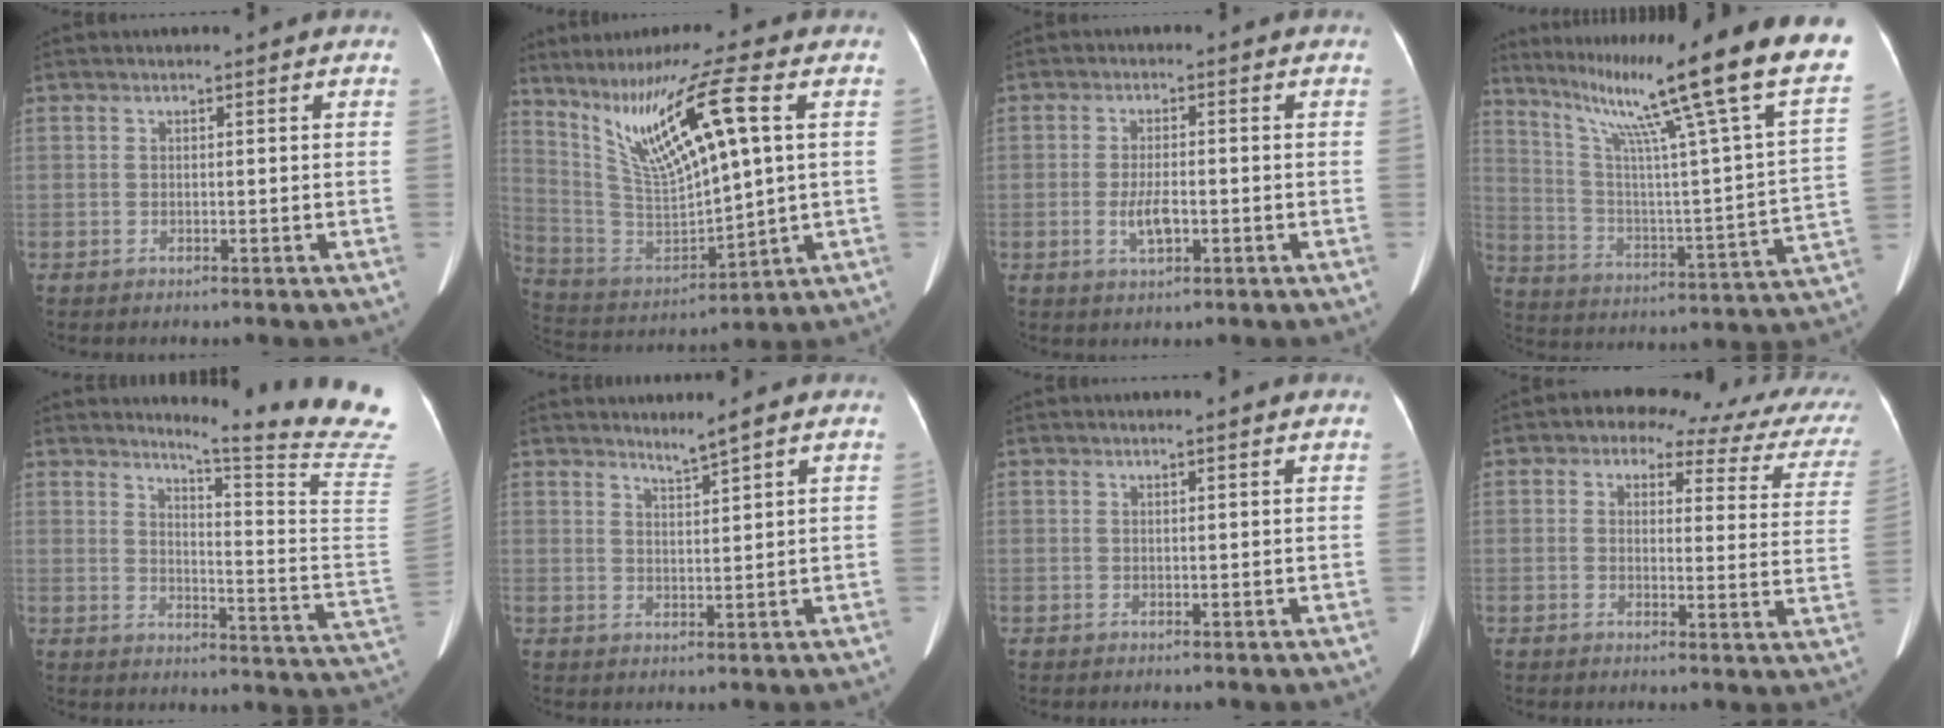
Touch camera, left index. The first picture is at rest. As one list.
[{"total": 16.3, "force": [6.4, 2.1, 14.9], "torque": [-0.293, 0.011, 0.128]}, {"total": 3.8, "force": [-1.2, 1.2, 3.4], "torque": [-0.070, -0.002, -0.019]}, {"total": 29.3, "force": [22.6, -1.3, 18.6], "torque": [-0.293, -0.063, 0.316]}, {"total": 20.5, "force": [19.0, -2.8, 7.1], "torque": [-0.108, -0.175, 0.213]}, {"total": 2.3, "force": [2.0, -0.8, 0.9], "torque": [-0.024, -0.008, 0.038]}, {"total": 1.9, "force": [1.6, -0.1, 1.0], "torque": [-0.014, 0.013, 0.020]}, {"total": 14.4, "force": [9.4, 6.2, 8.9], "torque": [-0.091, 0.032, 0.083]}]